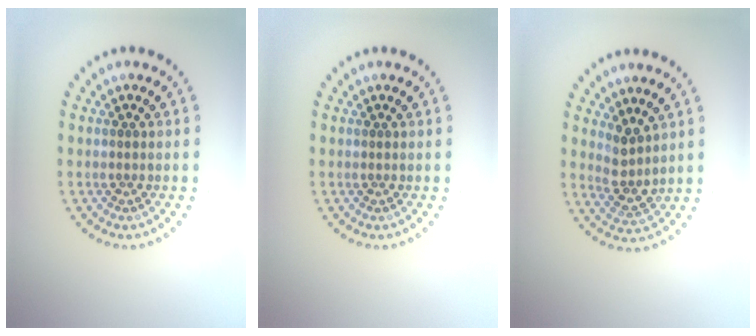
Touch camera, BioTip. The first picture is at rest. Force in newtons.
{"total": 0.0}
{"total": 2.7, "press": 2.1, "slide": 1.7}